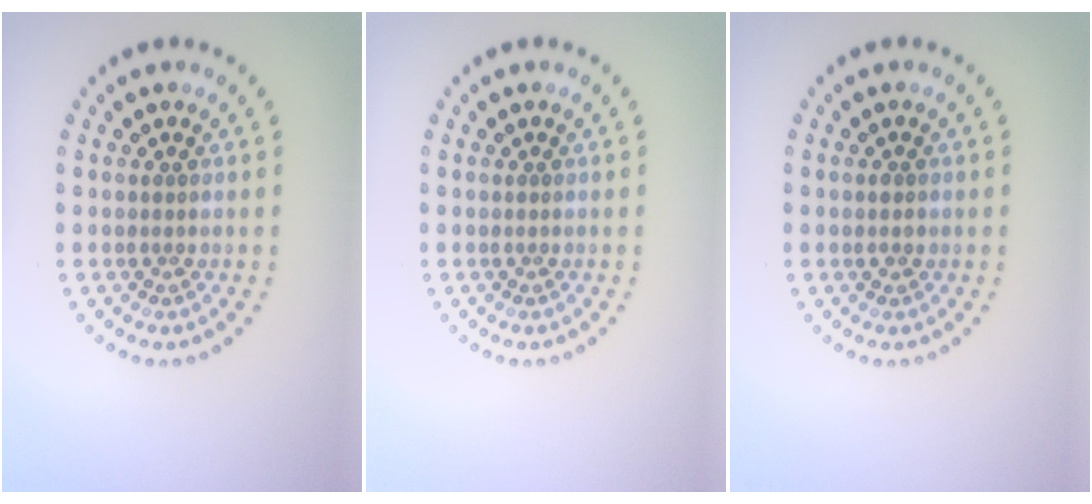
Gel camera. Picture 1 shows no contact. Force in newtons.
{"total": 0.0}
{"total": 1.1, "press": 1.1, "slide": 0.1}